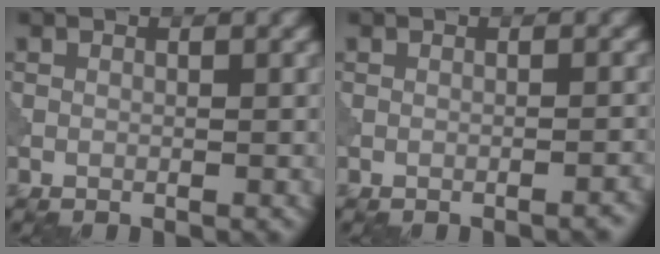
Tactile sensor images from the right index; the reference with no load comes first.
{"total": 1.2, "force": [-0.9, 0.3, 0.8], "torque": [-0.004, 0.004, -0.015]}